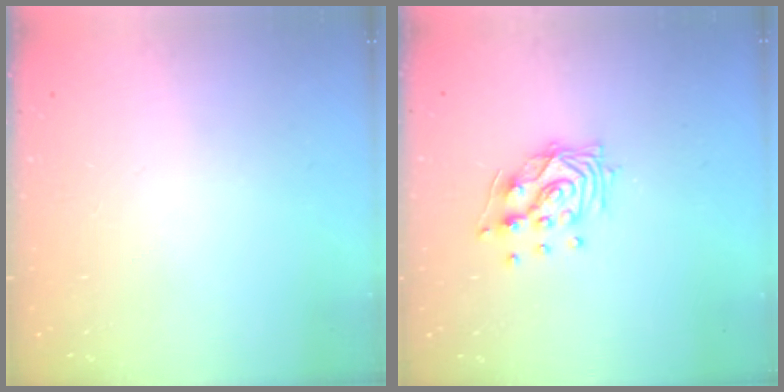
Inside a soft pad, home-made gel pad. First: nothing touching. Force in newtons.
{"total": 11.0, "press": 11.0, "slide": 0.9}